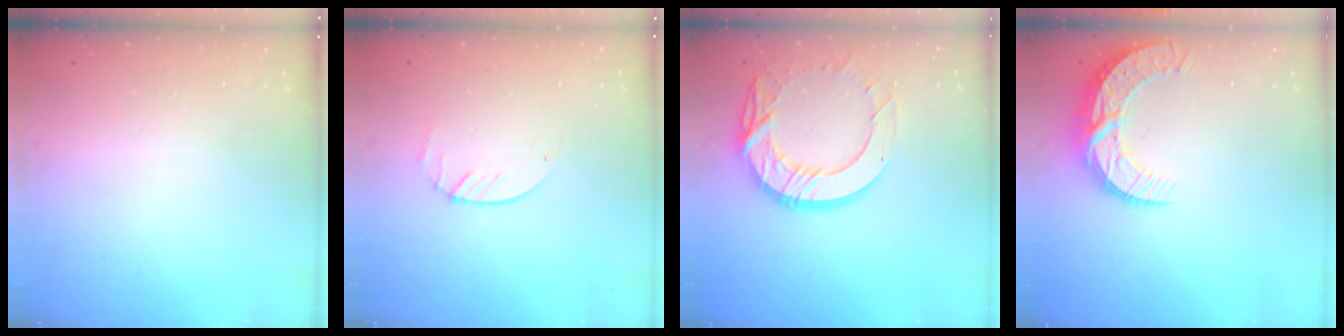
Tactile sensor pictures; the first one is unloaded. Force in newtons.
{"total": 1.8, "press": 1.8, "slide": 0.2}
{"total": 16.0, "press": 15.9, "slide": 1.4}
{"total": 10.2, "press": 10.2, "slide": 0.8}